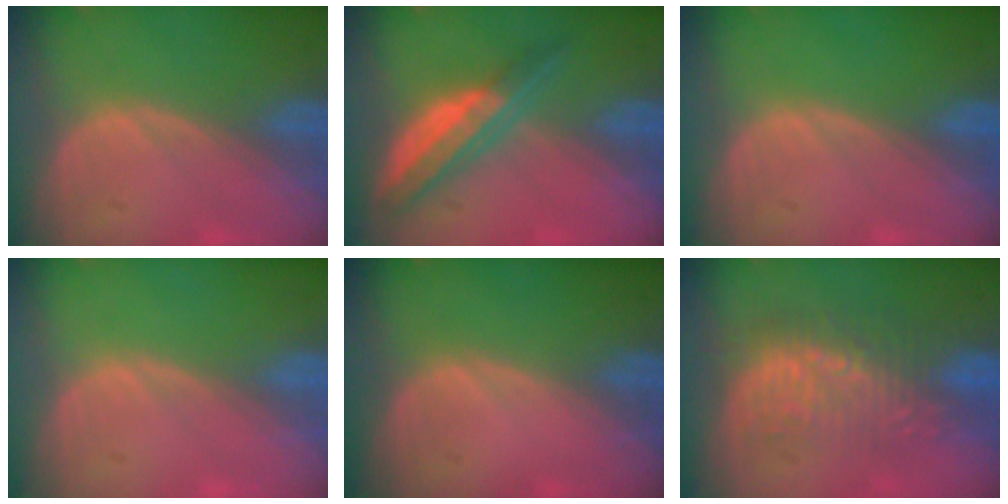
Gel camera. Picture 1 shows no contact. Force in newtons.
{"total": 6.6, "press": 5.6, "slide": 3.4}
{"total": 0.0}
{"total": 0.0}
{"total": 0.0}
{"total": 8.9, "press": 8.7, "slide": 1.9}